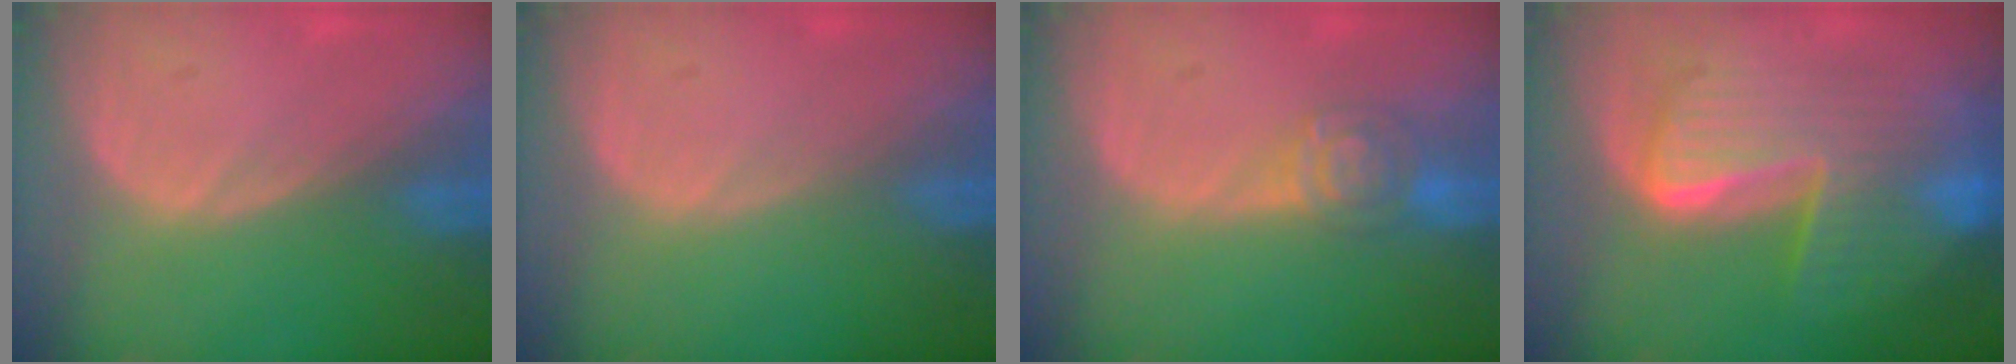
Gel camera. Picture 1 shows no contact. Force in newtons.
{"total": 0.0}
{"total": 4.6, "press": 4.5, "slide": 0.9}
{"total": 9.9, "press": 9.9, "slide": 1.0}